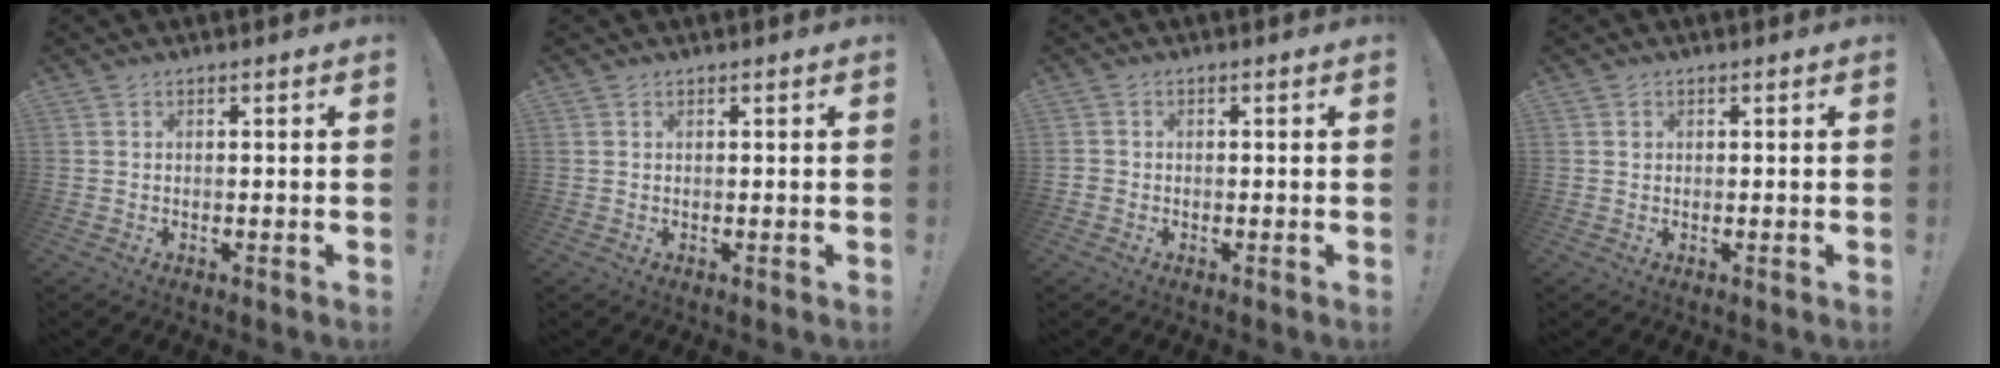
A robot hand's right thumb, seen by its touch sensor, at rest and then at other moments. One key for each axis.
{"total": 0.0}
{"total": 1.3, "fx": -0.7, "fy": 1.1, "fz": 0.3, "tx": -0.003, "ty": 0.006, "tz": -0.013}
{"total": 0.7, "fx": 0.1, "fy": 0.7, "fz": 0.1, "tx": 0.007, "ty": 0.000, "tz": 0.000}